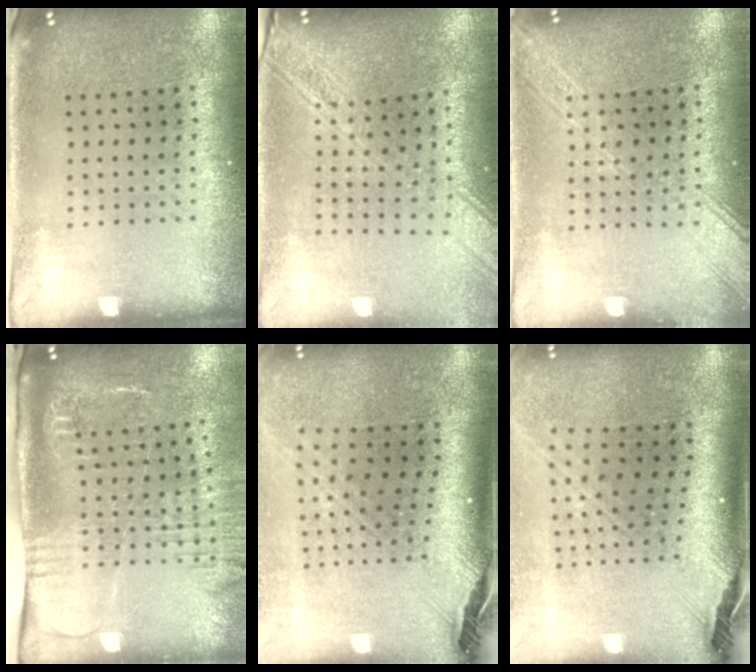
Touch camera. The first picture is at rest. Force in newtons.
{"total": 2.2, "press": 1.8, "slide": 1.2}
{"total": 3.4, "press": 3.3, "slide": 0.5}
{"total": 2.7, "press": 2.1, "slide": 1.7}
{"total": 2.9, "press": 2.1, "slide": 2.0}
{"total": 2.8, "press": 2.0, "slide": 2.0}